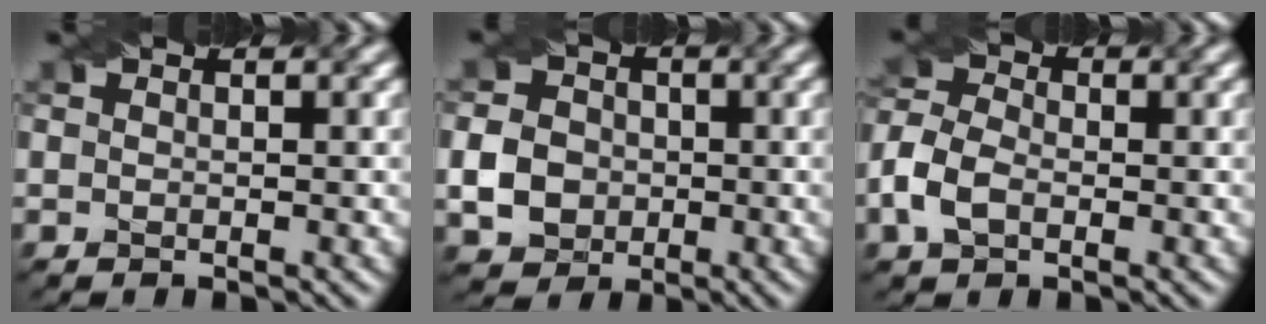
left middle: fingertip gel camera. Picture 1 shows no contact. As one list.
[{"total": 4.0, "force": [-0.8, 3.5, 1.8], "torque": [-0.036, 0.004, -0.021]}, {"total": 4.2, "force": [-1.7, 2.7, 2.7], "torque": [-0.067, 0.004, -0.040]}]